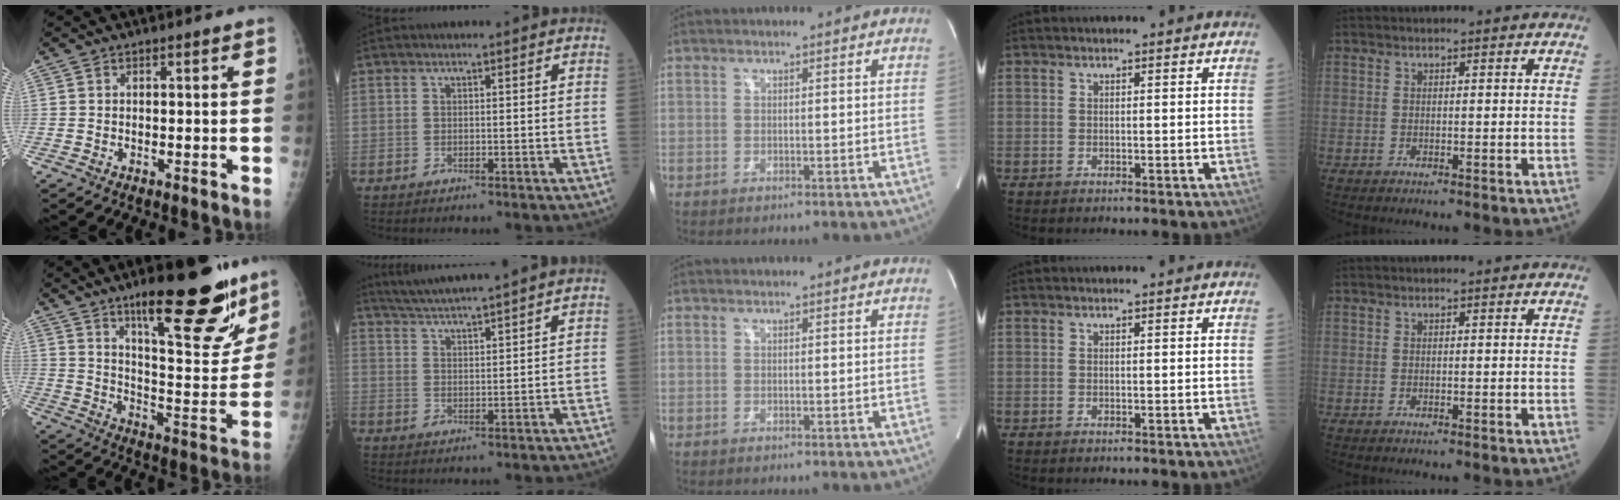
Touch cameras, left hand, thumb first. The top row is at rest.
{"thumb": {"total": 23.0, "force": [15.1, 6.2, 16.2], "torque": [-0.188, -0.088, 0.229]}, "index": {"total": 9.5, "force": [8.6, -1.3, 3.8], "torque": [-0.072, 0.018, 0.135]}}